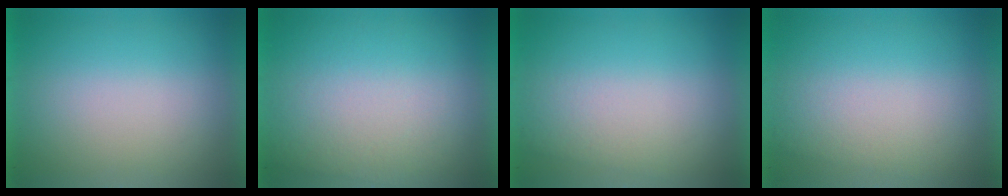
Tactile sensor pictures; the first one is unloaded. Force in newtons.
{"total": 3.2}
{"total": 1.1}
{"total": 1.0}